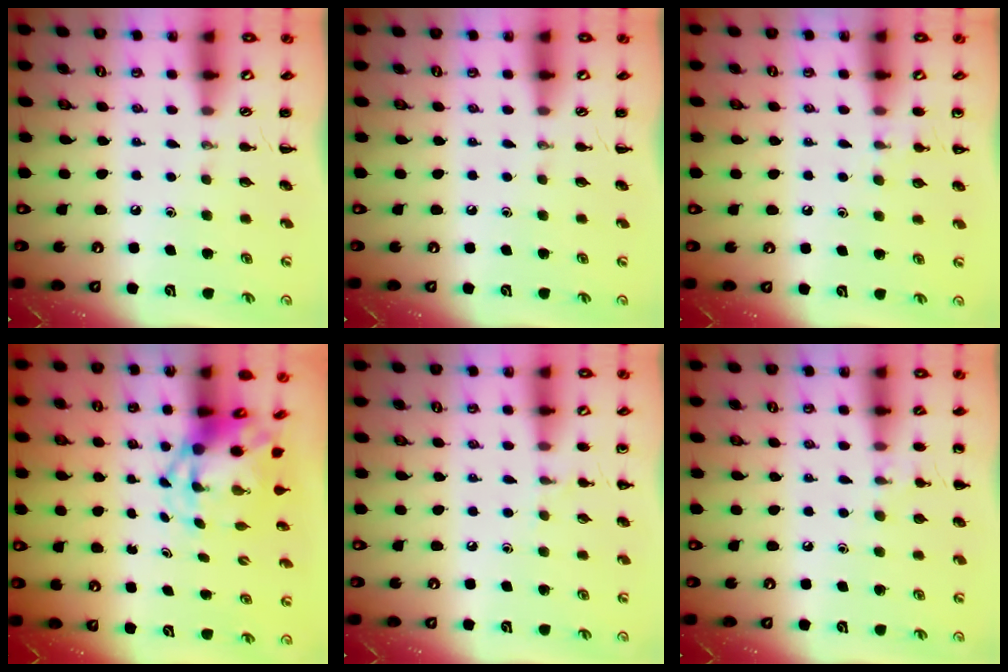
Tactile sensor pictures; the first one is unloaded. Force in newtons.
{"total": 0.0}
{"total": 6.0, "press": 5.8, "slide": 1.7}
{"total": 3.8, "press": 3.7, "slide": 1.0}
{"total": 6.2, "press": 6.0, "slide": 1.9}
{"total": 8.0, "press": 7.7, "slide": 2.2}